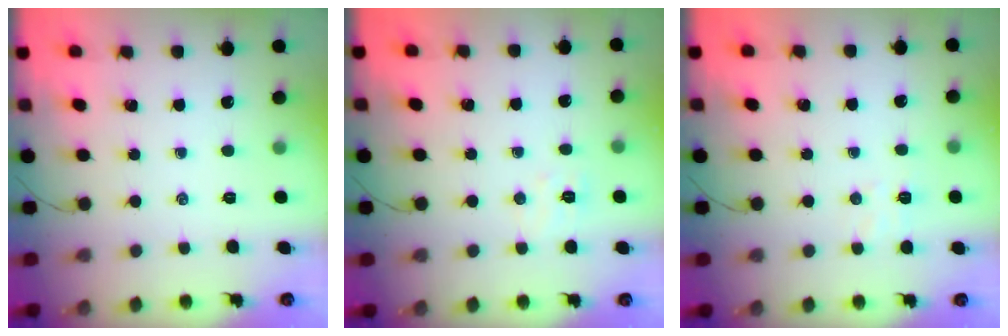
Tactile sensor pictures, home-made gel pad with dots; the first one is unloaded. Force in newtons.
{"total": 4.6, "press": 4.5, "slide": 1.0}
{"total": 4.7, "press": 4.6, "slide": 1.2}